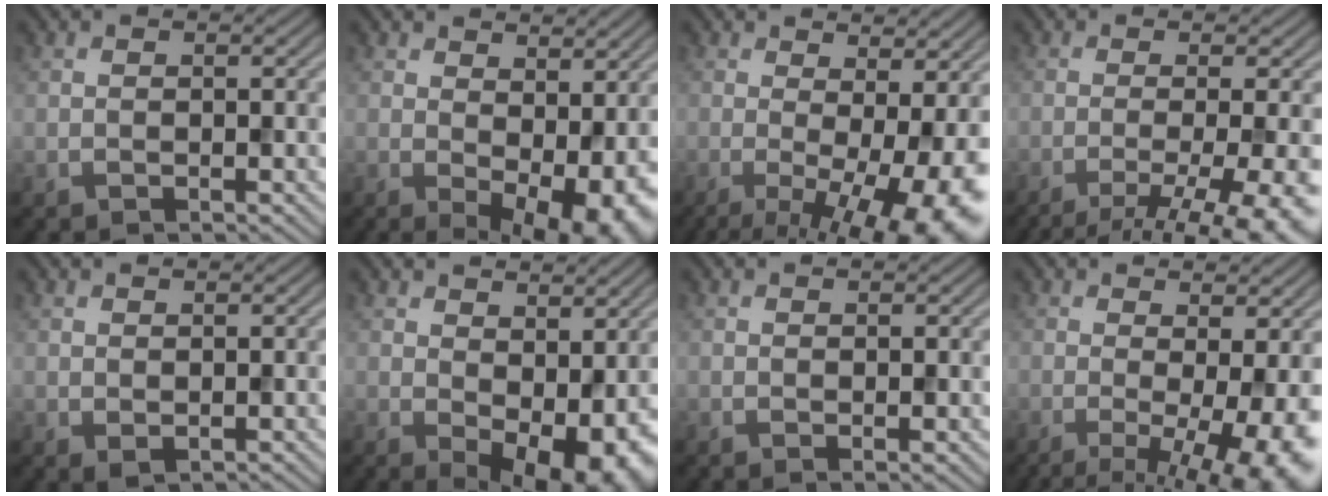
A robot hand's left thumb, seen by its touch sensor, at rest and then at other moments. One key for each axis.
{"total": 9.2, "fx": 0.1, "fy": 4.8, "fz": 7.8, "tx": -0.106, "ty": -0.019, "tz": 0.020}
{"total": 12.5, "fx": -2.6, "fy": 4.1, "fz": 11.6, "tx": -0.161, "ty": -0.013, "tz": -0.025}
{"total": 9.5, "fx": -4.4, "fy": 2.2, "fz": 8.2, "tx": -0.112, "ty": -0.011, "tz": -0.056}
{"total": 0.9, "fx": 0.4, "fy": 0.5, "fz": 0.6, "tx": -0.012, "ty": -0.004, "tz": 0.011}
{"total": 9.1, "fx": 0.2, "fy": 5.2, "fz": 7.5, "tx": -0.106, "ty": -0.021, "tz": 0.021}
{"total": 0.6, "fx": 0.3, "fy": 0.1, "fz": 0.5, "tx": -0.006, "ty": -0.002, "tz": 0.006}
{"total": 11.4, "fx": -2.5, "fy": 3.2, "fz": 10.6, "tx": -0.135, "ty": -0.006, "tz": -0.026}